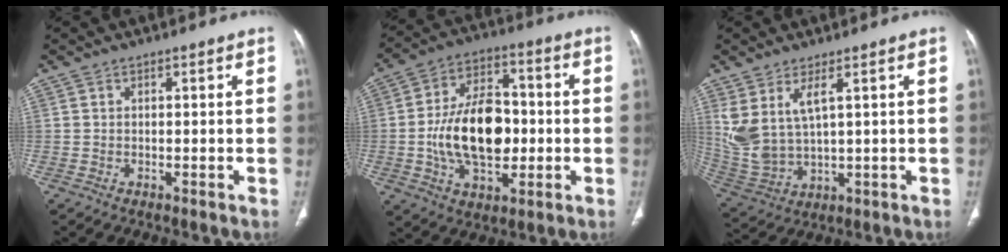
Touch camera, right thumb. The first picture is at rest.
{"total": 17.5, "force": [-1.6, 10.7, 13.8], "torque": [-0.215, 0.023, -0.022]}
{"total": 9.5, "force": [3.6, 3.8, 7.9], "torque": [-0.180, -0.025, 0.092]}